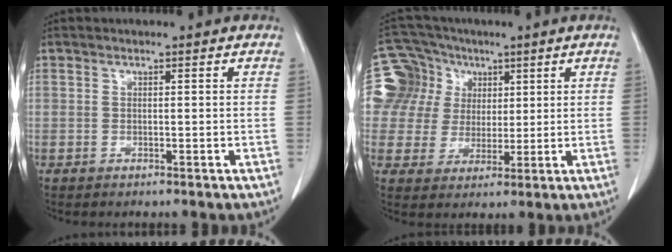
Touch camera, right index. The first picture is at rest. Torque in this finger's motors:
{"motor_torque": [0.21, 0.16, -0.01, -0.04]}